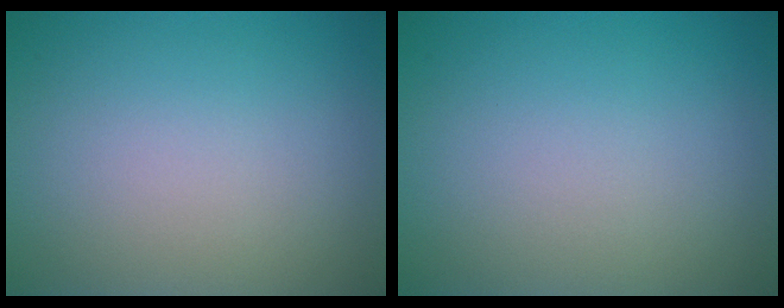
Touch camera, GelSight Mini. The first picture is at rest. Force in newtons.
{"total": 0.0}